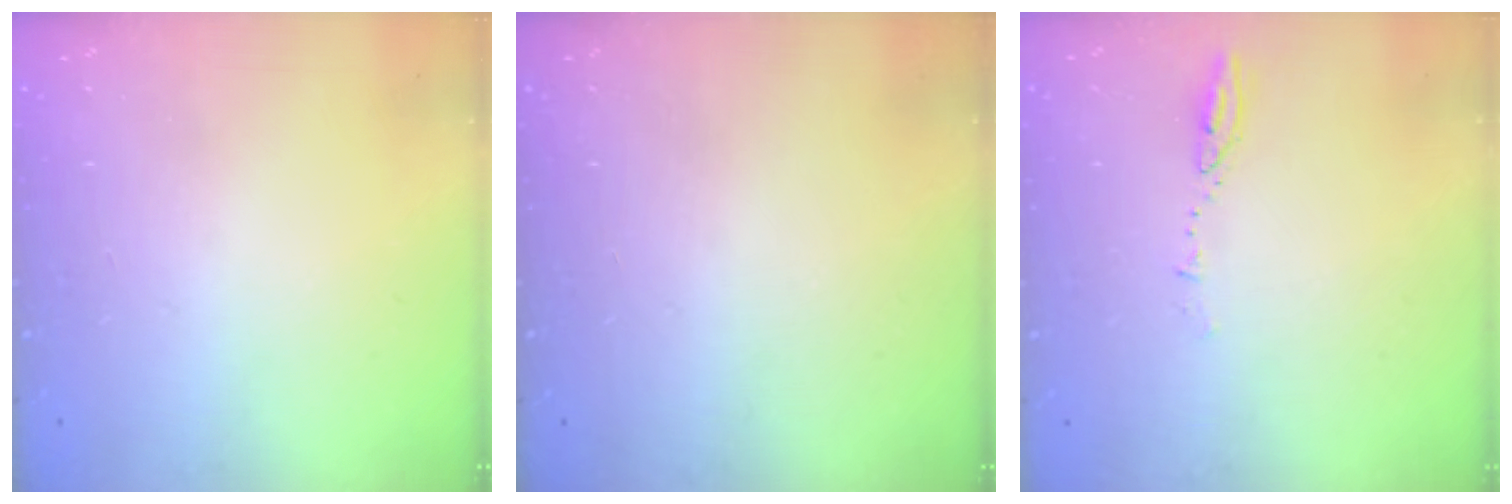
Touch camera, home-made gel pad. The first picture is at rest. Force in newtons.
{"total": 0.0}
{"total": 4.5, "press": 4.4, "slide": 0.5}